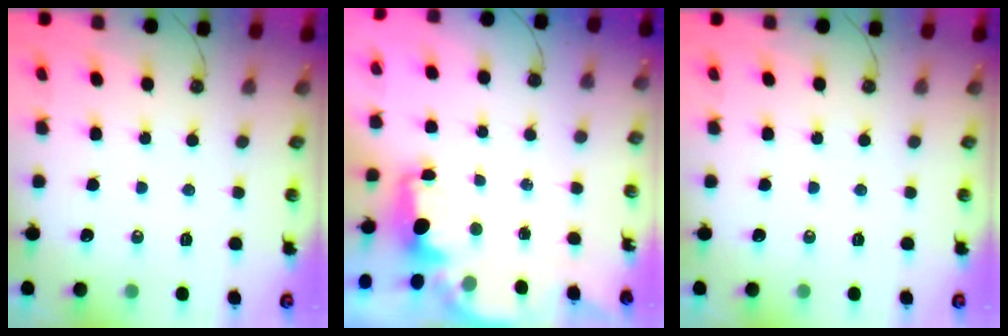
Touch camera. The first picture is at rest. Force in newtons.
{"total": 2.7, "press": 2.6, "slide": 0.9}
{"total": 0.0}